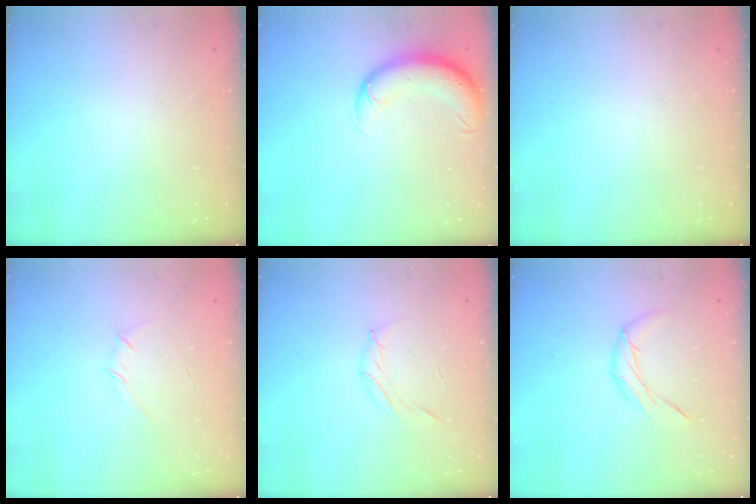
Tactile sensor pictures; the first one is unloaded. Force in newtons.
{"total": 9.1, "press": 8.7, "slide": 2.5}
{"total": 0.0}
{"total": 2.6, "press": 2.5, "slide": 0.8}
{"total": 4.0, "press": 3.9, "slide": 1.0}
{"total": 7.0, "press": 7.0, "slide": 0.3}